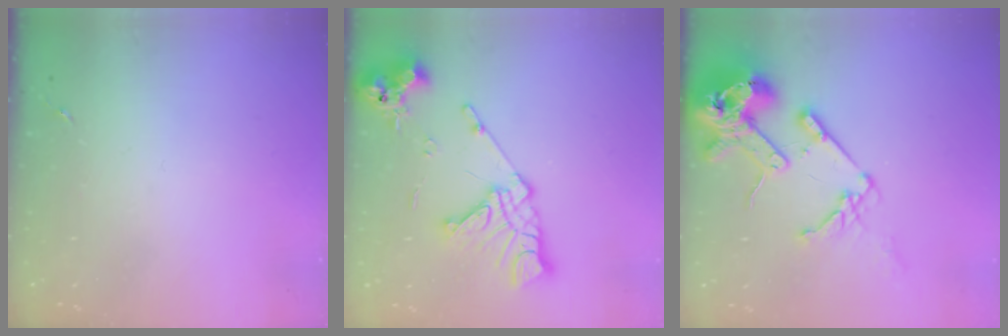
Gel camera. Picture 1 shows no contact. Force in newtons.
{"total": 15.5, "press": 15.4, "slide": 1.9}
{"total": 17.6, "press": 17.4, "slide": 2.3}